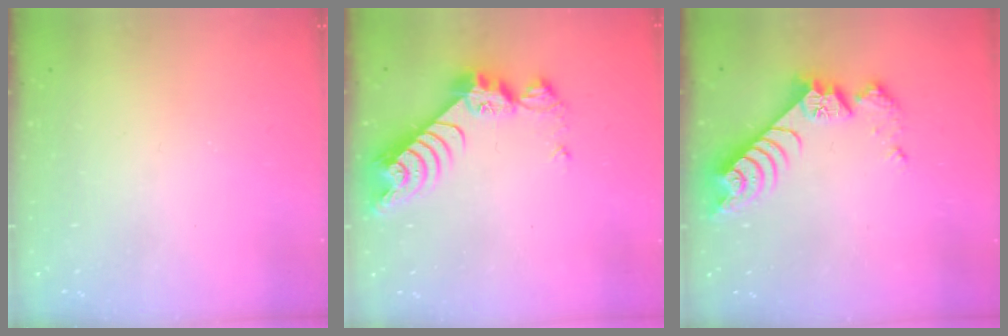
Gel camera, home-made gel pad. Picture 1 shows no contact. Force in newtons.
{"total": 9.7, "press": 9.7, "slide": 0.8}
{"total": 8.4, "press": 8.4, "slide": 0.3}